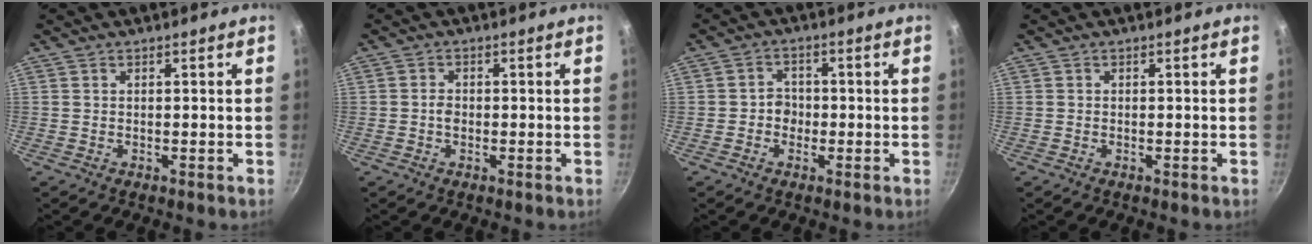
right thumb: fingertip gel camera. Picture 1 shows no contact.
{"total": 1.6, "force": [-0.3, 1.2, 1.1], "torque": [-0.018, 0.006, -0.006]}
{"total": 3.2, "force": [-0.8, 2.8, 1.3], "torque": [0.006, 0.013, -0.016]}
{"total": 0.0}